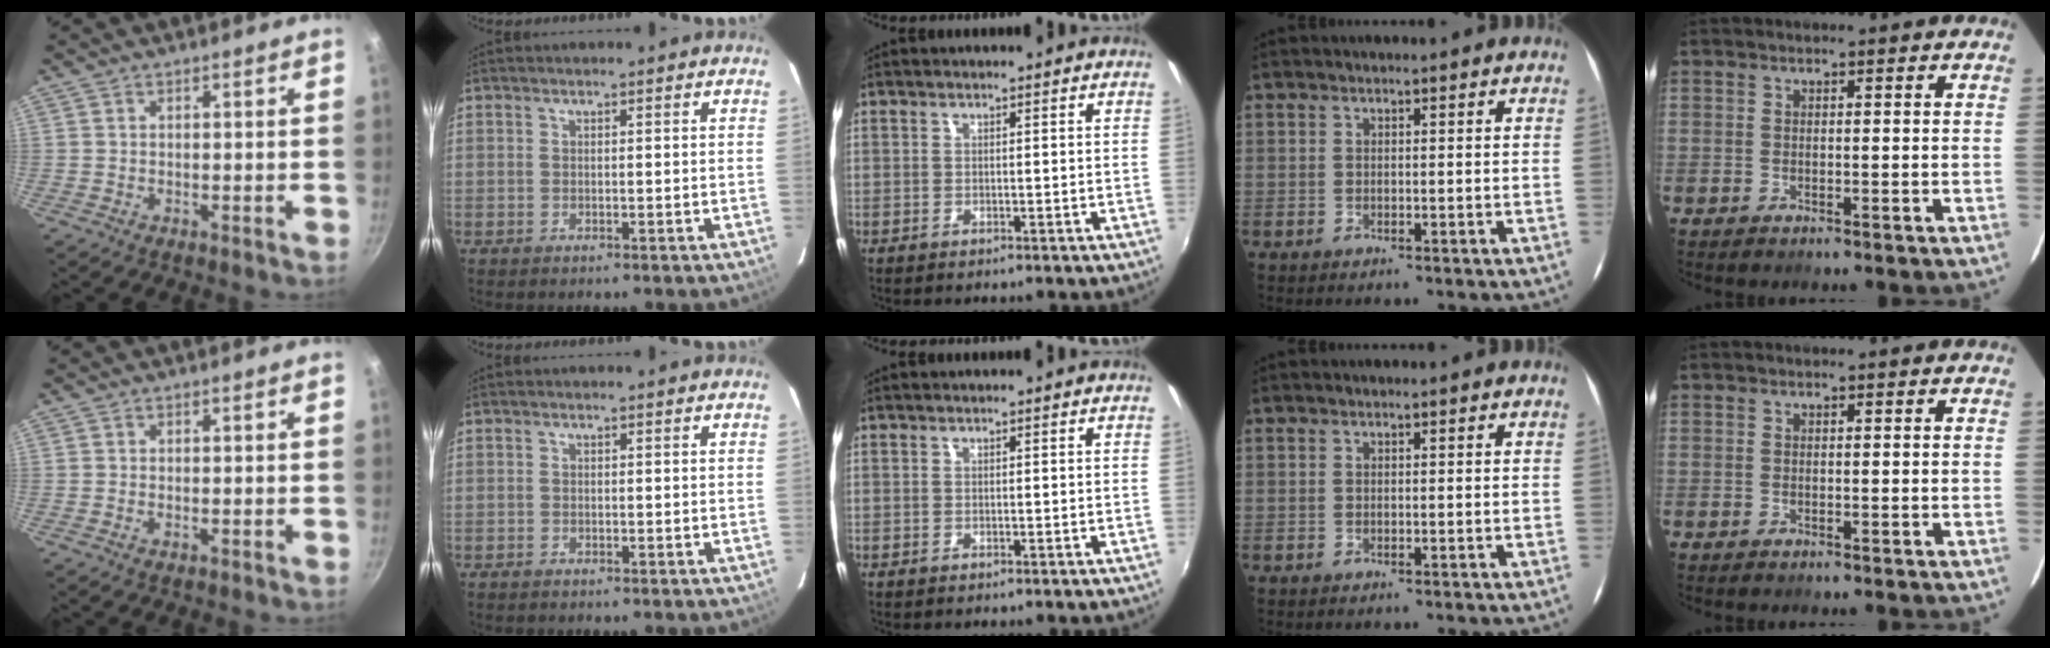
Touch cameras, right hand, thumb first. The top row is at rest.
{"thumb": {"total": 0.8, "force": [-0.3, 0.4, 0.6], "torque": [-0.012, 0.002, -0.007]}, "index": {"total": 0.7, "force": [-0.6, 0.2, 0.1], "torque": [-0.004, 0.000, -0.014]}}